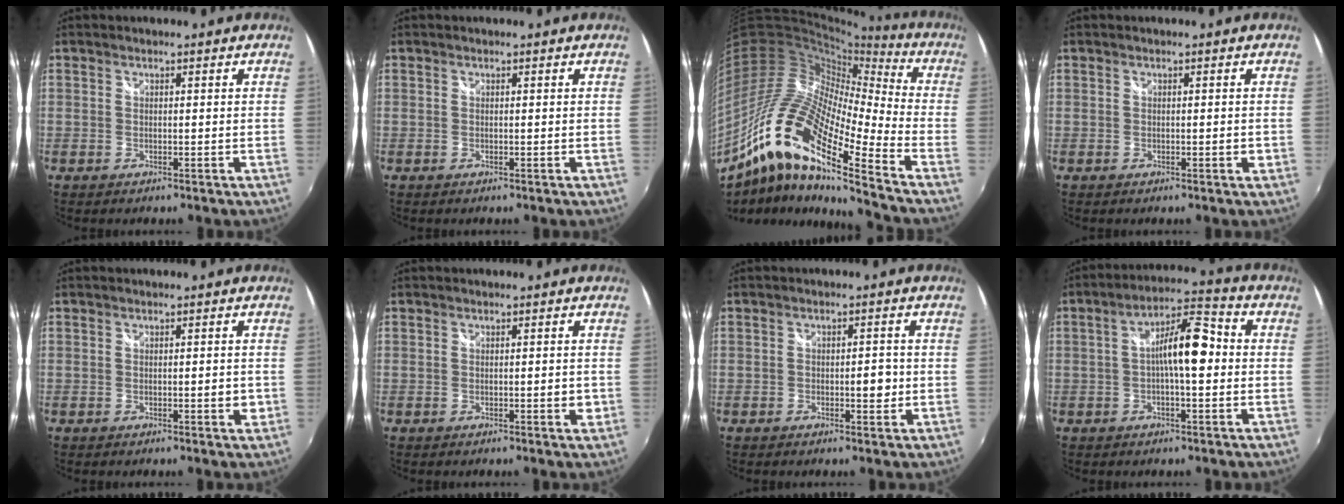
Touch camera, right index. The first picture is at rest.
{"total": 0.0}
{"total": 21.4, "force": [-11.9, 4.9, 17.1], "torque": [-0.300, -0.025, -0.247]}
{"total": 0.8, "force": [-0.2, 0.3, 0.8], "torque": [-0.009, 0.004, -0.002]}
{"total": 1.9, "force": [-0.4, 0.8, 1.7], "torque": [-0.021, 0.003, -0.003]}
{"total": 1.6, "force": [-0.3, 0.7, 1.4], "torque": [-0.018, 0.003, -0.002]}
{"total": 3.1, "force": [-0.7, 1.7, 2.4], "torque": [-0.032, 0.001, -0.011]}
{"total": 9.3, "force": [-0.2, 2.4, 9.0], "torque": [-0.148, 0.025, -0.008]}